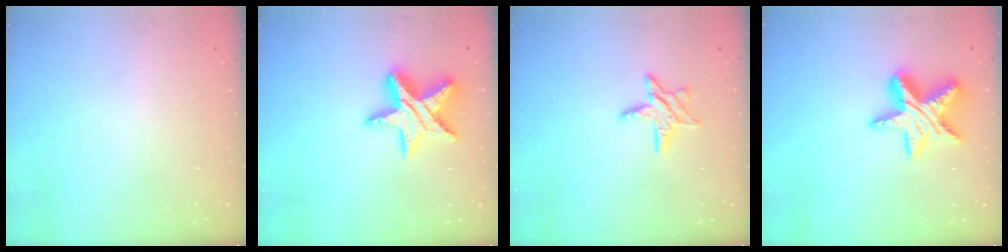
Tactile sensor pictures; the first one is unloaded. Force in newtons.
{"total": 15.0, "press": 14.9, "slide": 1.1}
{"total": 8.6, "press": 8.6, "slide": 0.5}
{"total": 15.0, "press": 14.9, "slide": 1.2}